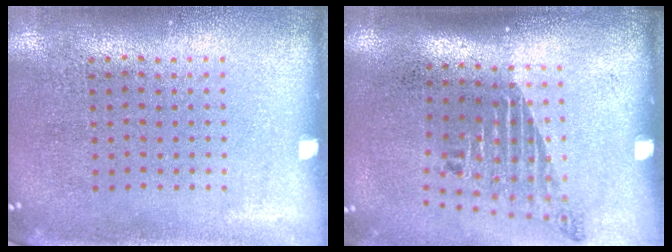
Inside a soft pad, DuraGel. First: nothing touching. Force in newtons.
{"total": 1.8, "press": 1.2, "slide": 1.4}